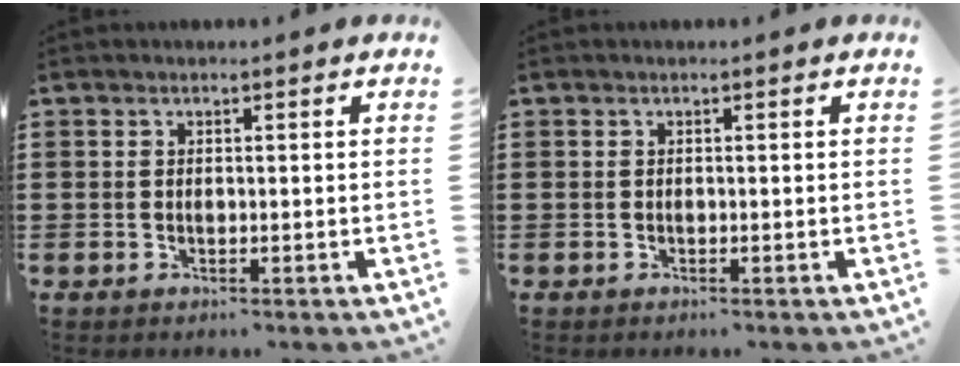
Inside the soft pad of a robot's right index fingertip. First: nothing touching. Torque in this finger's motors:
{"motor_torque": [0.35, 0.33, -0.01, 0.00]}